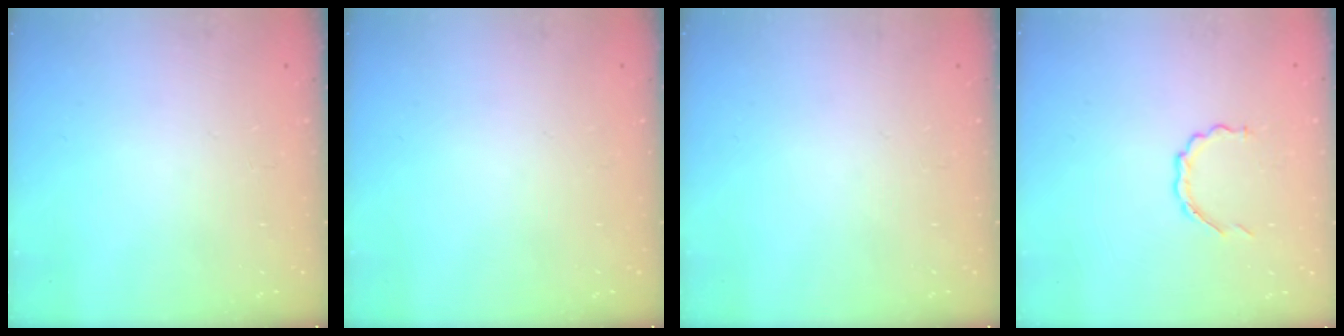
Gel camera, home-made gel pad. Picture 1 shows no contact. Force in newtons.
{"total": 0.0}
{"total": 0.0}
{"total": 3.7, "press": 3.5, "slide": 1.2}